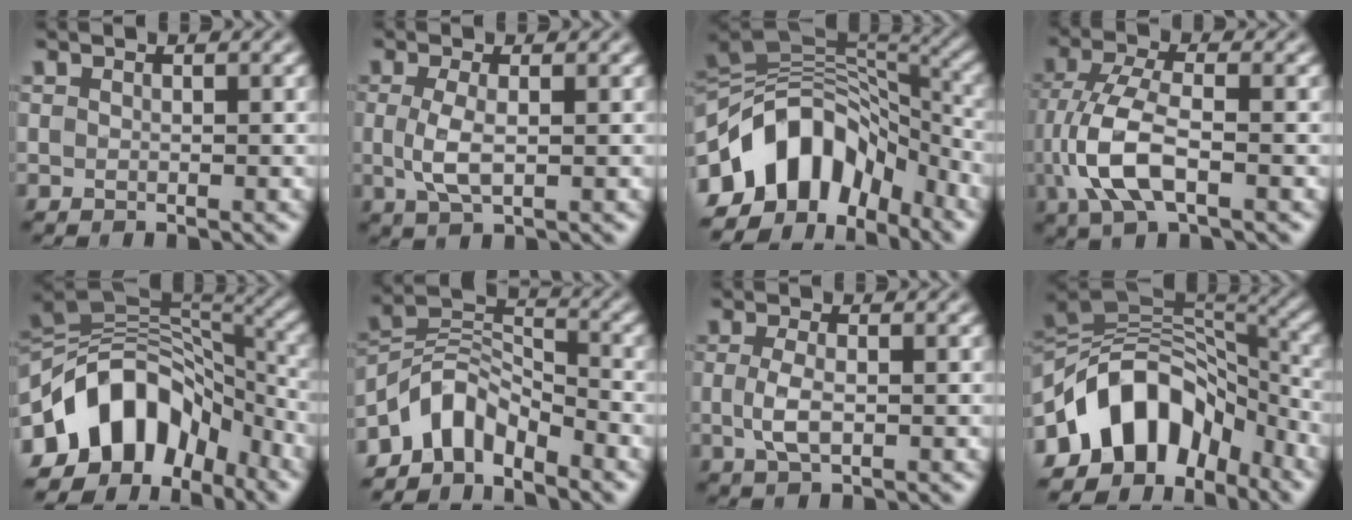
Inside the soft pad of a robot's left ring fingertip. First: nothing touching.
{"total": 2.7, "force": [0.0, 0.9, 2.5], "torque": [-0.061, -0.003, -0.002]}
{"total": 12.3, "force": [-5.9, 7.7, 7.6], "torque": [-0.128, 0.024, -0.116]}
{"total": 6.5, "force": [-1.7, 2.7, 5.6], "torque": [-0.130, 0.002, -0.035]}
{"total": 12.3, "force": [-5.8, 7.9, 7.4], "torque": [-0.122, 0.024, -0.116]}
{"total": 5.4, "force": [-4.2, 2.5, 2.2], "torque": [-0.031, 0.005, -0.091]}
{"total": 2.4, "force": [-0.2, 0.9, 2.2], "torque": [-0.053, -0.004, -0.005]}
{"total": 11.6, "force": [-6.0, 7.1, 6.9], "torque": [-0.108, 0.027, -0.122]}